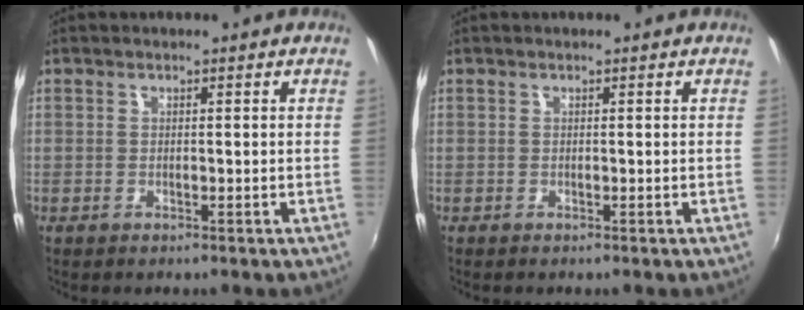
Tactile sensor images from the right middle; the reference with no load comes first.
{"total": 0.0}